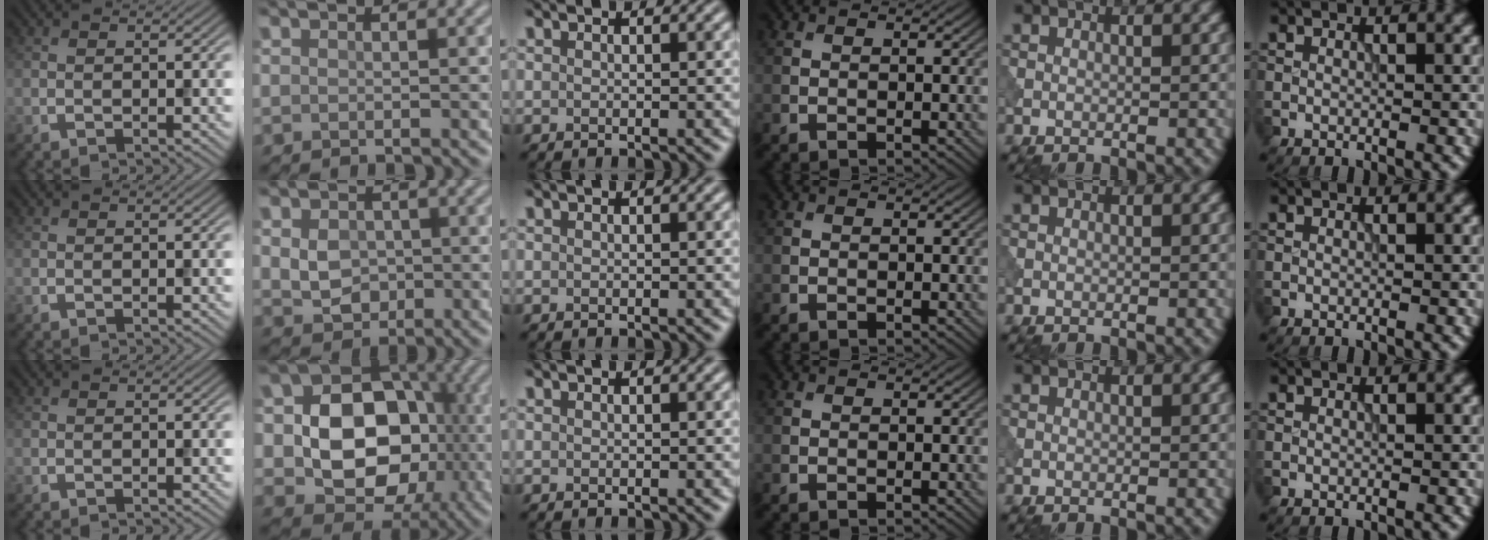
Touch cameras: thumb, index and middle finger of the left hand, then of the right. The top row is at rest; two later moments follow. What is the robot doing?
{"motion": "press", "object": "tv remote"}